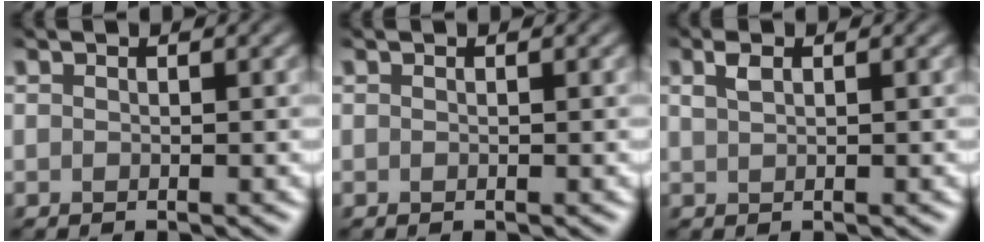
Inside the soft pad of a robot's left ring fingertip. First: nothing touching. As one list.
[{"total": 0.0}, {"total": 1.4, "force": [0.8, 0.6, 1.0], "torque": [-0.021, 0.005, 0.016]}]